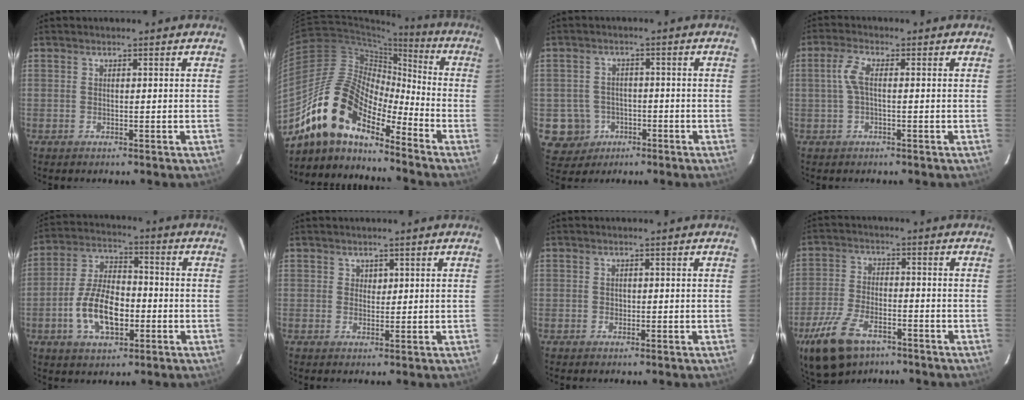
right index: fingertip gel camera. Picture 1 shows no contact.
{"total": 15.2, "force": [-12.2, 5.1, 7.4], "torque": [-0.127, 0.007, -0.247]}
{"total": 6.9, "force": [-2.3, 6.4, 0.7], "torque": [-0.036, 0.020, -0.026]}
{"total": 3.7, "force": [0.0, 1.1, 3.5], "torque": [-0.075, 0.008, 0.002]}
{"total": 12.1, "force": [-3.5, 6.2, 9.7], "torque": [-0.199, 0.011, -0.059]}
{"total": 1.4, "force": [0.7, 1.3, 0.1], "torque": [0.002, 0.005, 0.011]}
{"total": 0.7, "force": [-0.1, 0.7, 0.0], "torque": [0.003, 0.000, 0.000]}
{"total": 13.6, "force": [-8.6, 6.9, 8.0], "torque": [-0.196, -0.024, -0.160]}